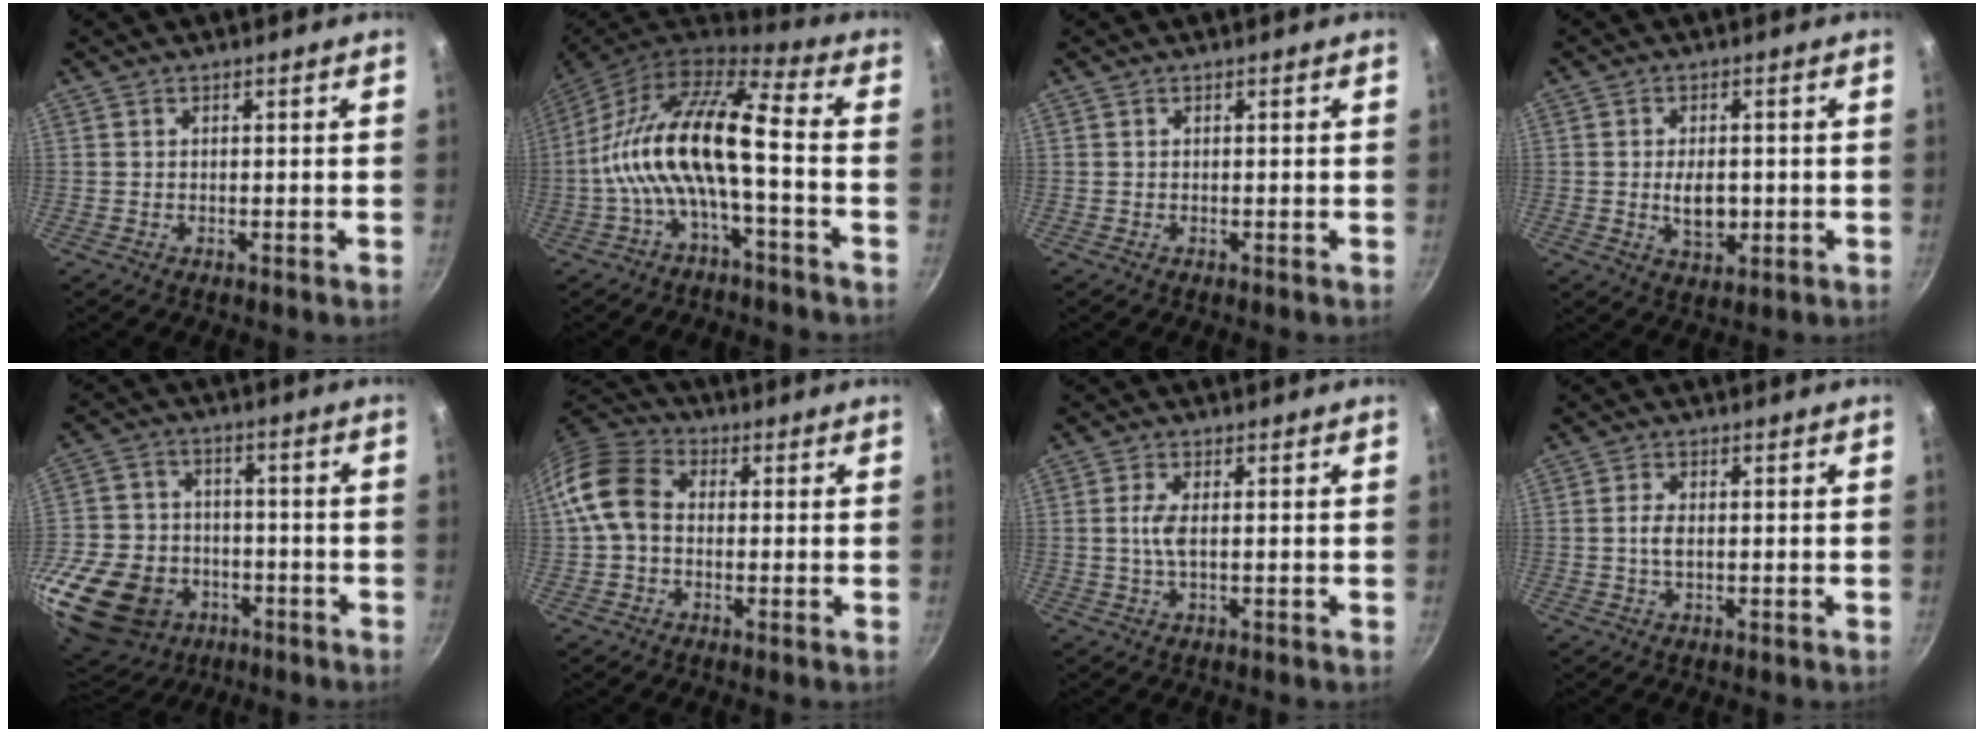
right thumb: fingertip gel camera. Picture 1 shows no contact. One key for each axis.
{"total": 15.4, "fx": -2.8, "fy": 5.2, "fz": 14.2, "tx": -0.281, "ty": 0.048, "tz": -0.066}
{"total": 0.0}
{"total": 6.3, "fx": -0.6, "fy": 3.7, "fz": 5.1, "tx": -0.068, "ty": -0.003, "tz": -0.006}
{"total": 28.3, "fx": -11.9, "fy": 21.2, "fz": 14.3, "tx": -0.318, "ty": 0.047, "tz": -0.193}
{"total": 9.8, "fx": 0.0, "fy": 7.4, "fz": 6.4, "tx": -0.107, "ty": 0.027, "tz": -0.019}
{"total": 3.3, "fx": 0.0, "fy": 1.1, "fz": 3.2, "tx": -0.075, "ty": 0.003, "tz": -0.002}
{"total": 3.0, "fx": -0.1, "fy": 1.6, "fz": 2.5, "tx": -0.051, "ty": 0.006, "tz": -0.004}